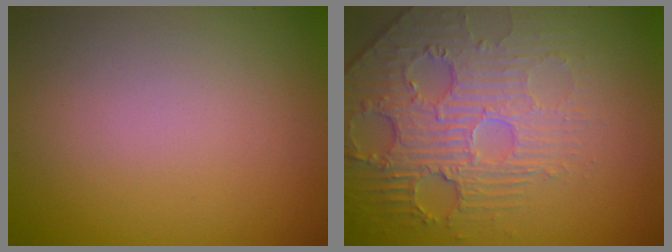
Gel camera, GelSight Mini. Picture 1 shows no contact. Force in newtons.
{"total": 4.5, "press": 4.1, "slide": 1.7}